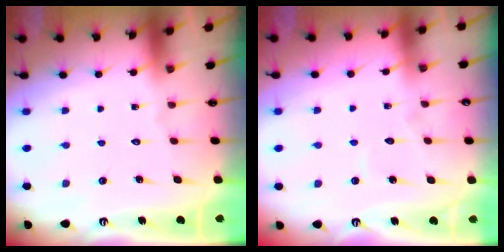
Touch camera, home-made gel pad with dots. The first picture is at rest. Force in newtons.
{"total": 2.5, "press": 2.5, "slide": 0.1}